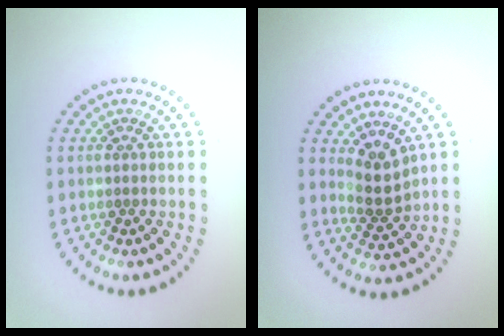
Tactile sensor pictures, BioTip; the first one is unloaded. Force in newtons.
{"total": 2.6, "press": 2.1, "slide": 1.6}